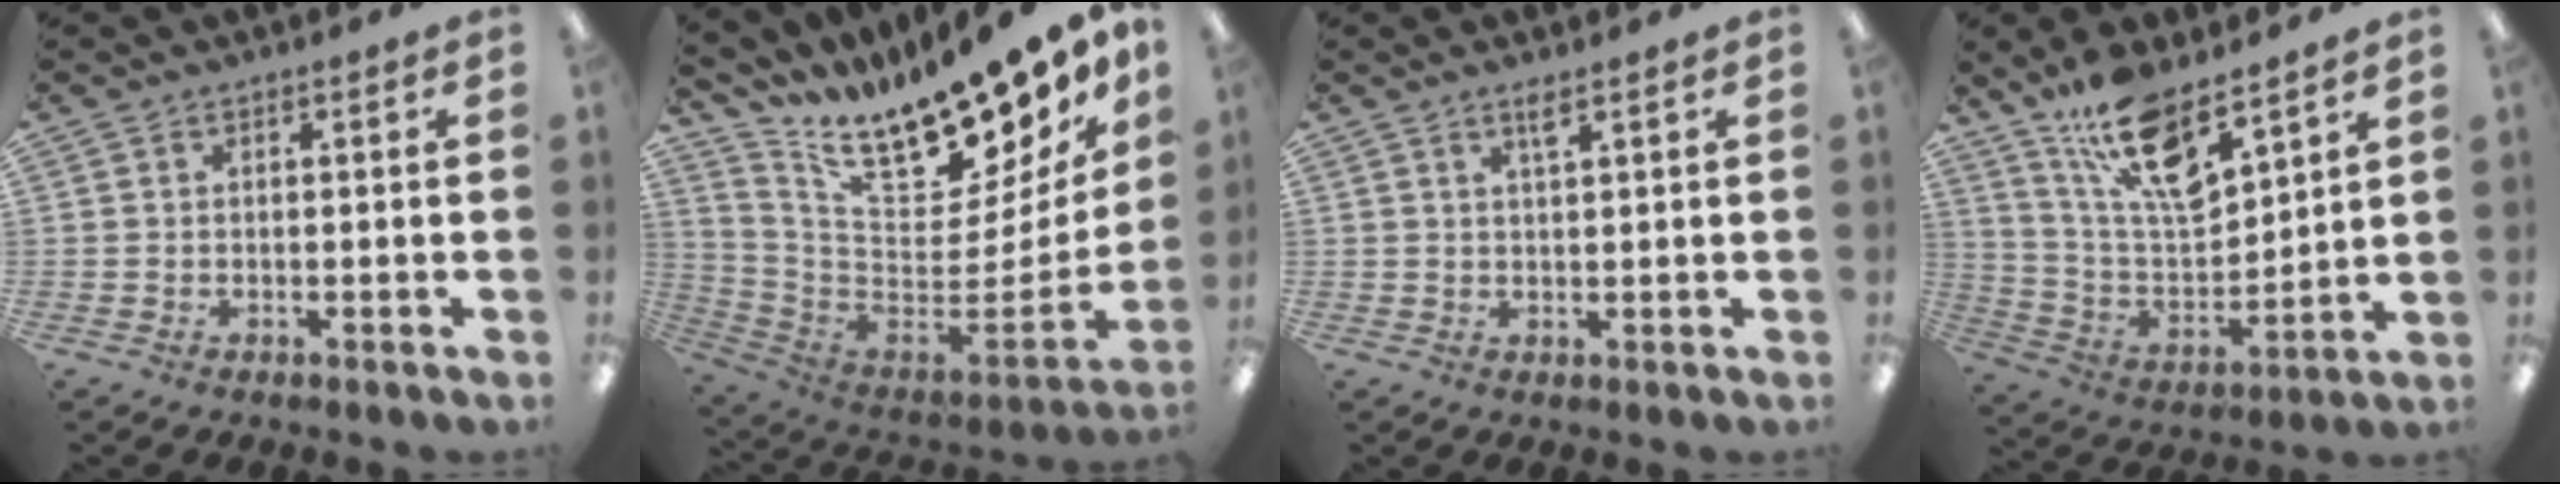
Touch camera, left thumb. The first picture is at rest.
{"total": 17.7, "force": [14.0, 5.2, 9.5], "torque": [-0.129, -0.130, 0.227]}
{"total": 2.6, "force": [1.9, 0.1, 1.7], "torque": [-0.039, 0.000, 0.034]}
{"total": 16.7, "force": [11.7, 5.8, 10.3], "torque": [-0.188, -0.065, 0.206]}